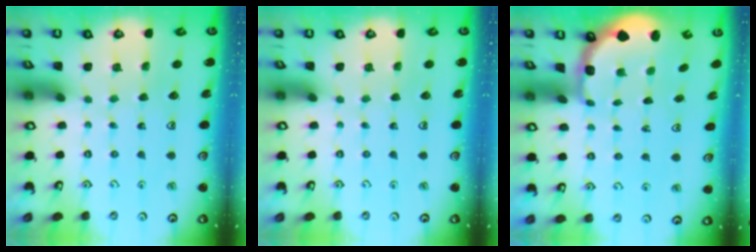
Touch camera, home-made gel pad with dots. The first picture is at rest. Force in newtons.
{"total": 0.0}
{"total": 2.2, "press": 1.9, "slide": 1.1}